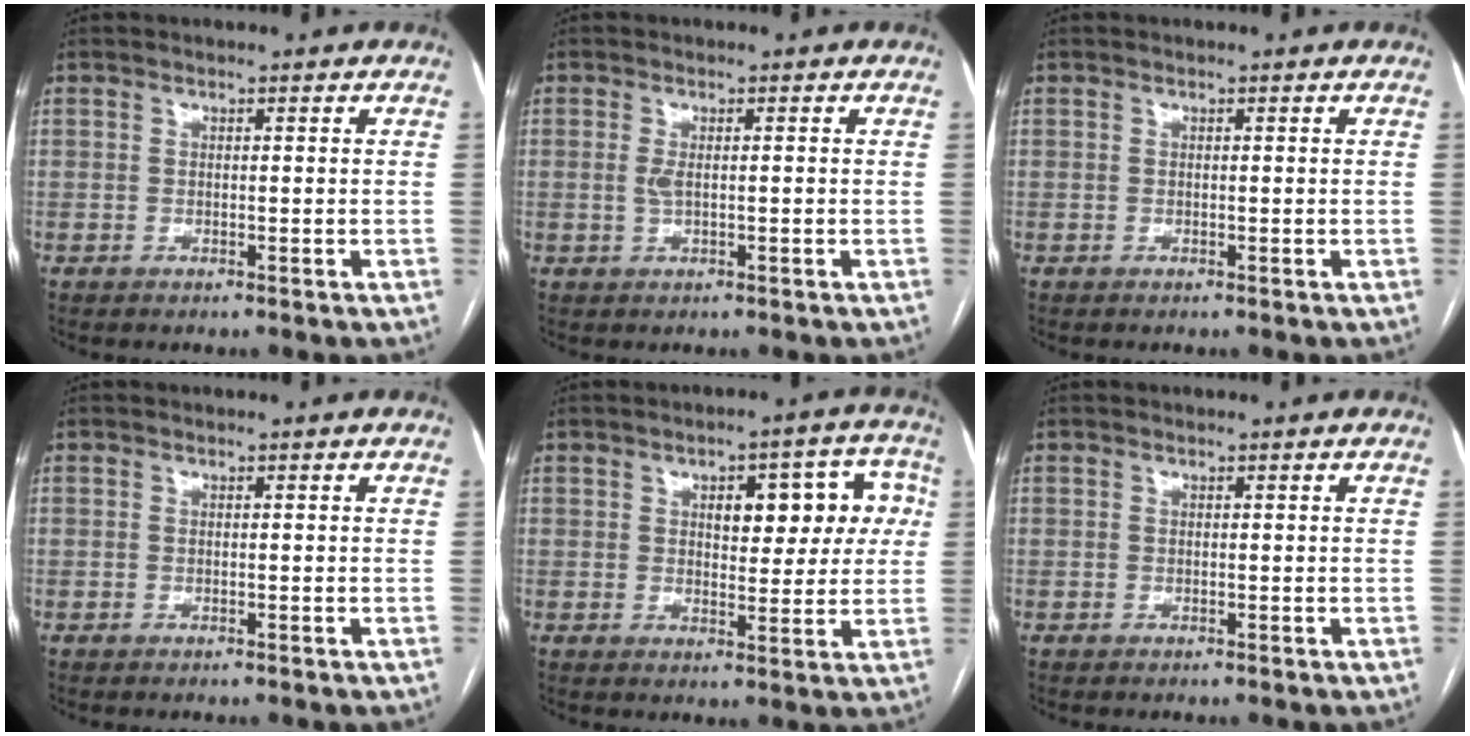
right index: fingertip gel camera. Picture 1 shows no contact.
{"total": 1.9, "force": [-0.1, 0.7, 1.7], "torque": [-0.038, -0.002, 0.001]}
{"total": 0.0}
{"total": 0.0}
{"total": 9.6, "force": [2.4, 4.3, 8.2], "torque": [-0.088, 0.031, 0.031]}
{"total": 0.0}